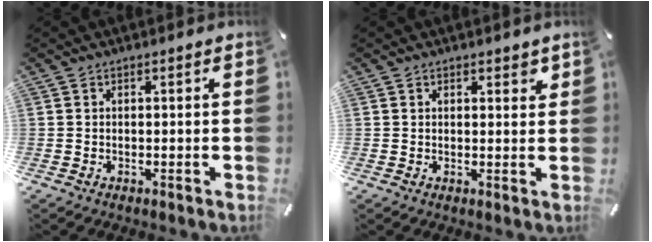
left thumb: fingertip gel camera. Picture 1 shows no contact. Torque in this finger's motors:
{"motor_torque": [0.16, -0.33, -0.03, 0.33, 0.00]}